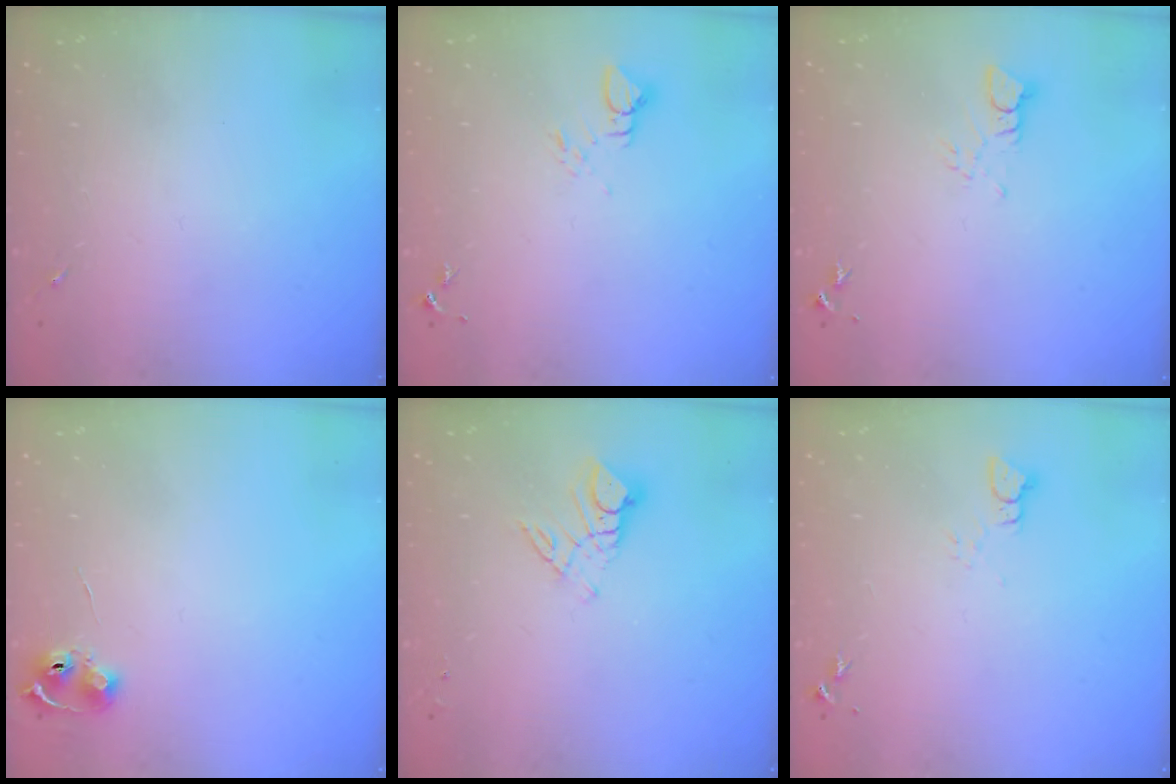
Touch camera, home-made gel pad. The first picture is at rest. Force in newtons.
{"total": 3.4, "press": 3.4, "slide": 0.2}
{"total": 3.2, "press": 3.2, "slide": 0.3}
{"total": 6.3, "press": 6.3, "slide": 0.8}
{"total": 8.8, "press": 8.8, "slide": 0.8}
{"total": 2.2, "press": 2.2, "slide": 0.2}